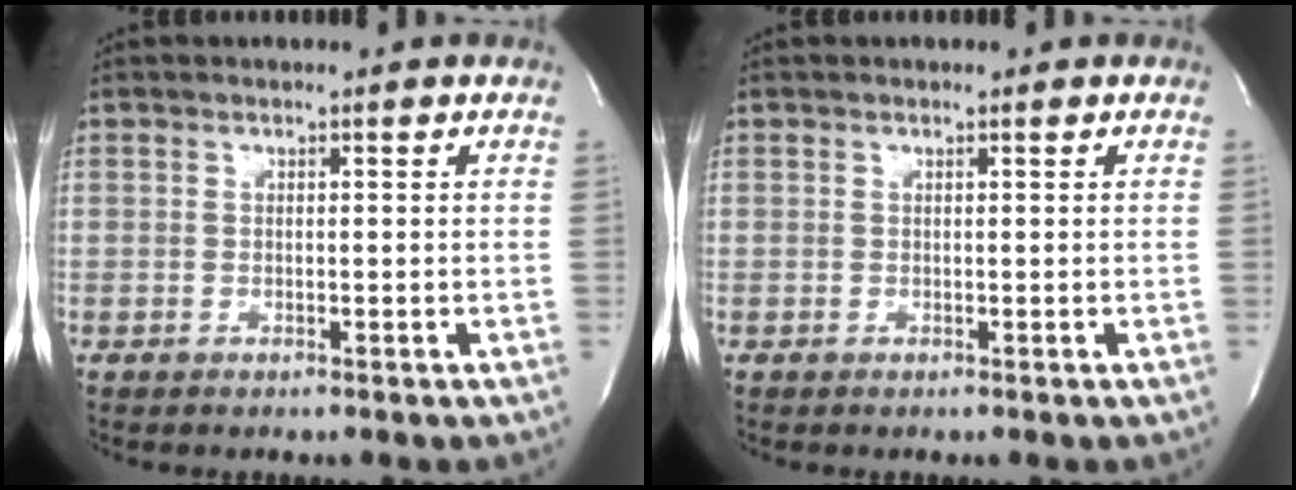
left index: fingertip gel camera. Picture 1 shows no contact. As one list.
[{"total": 0.0}]